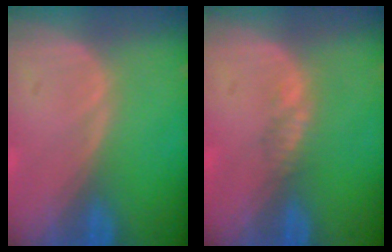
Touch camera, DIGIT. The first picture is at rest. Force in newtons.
{"total": 1.1, "press": 0.9, "slide": 0.7}